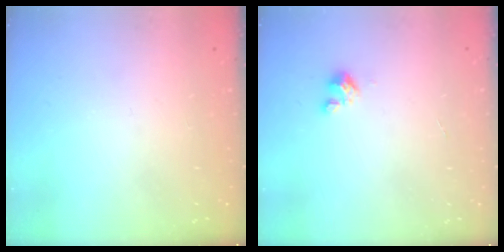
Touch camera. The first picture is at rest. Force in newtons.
{"total": 2.9, "press": 2.9, "slide": 0.2}